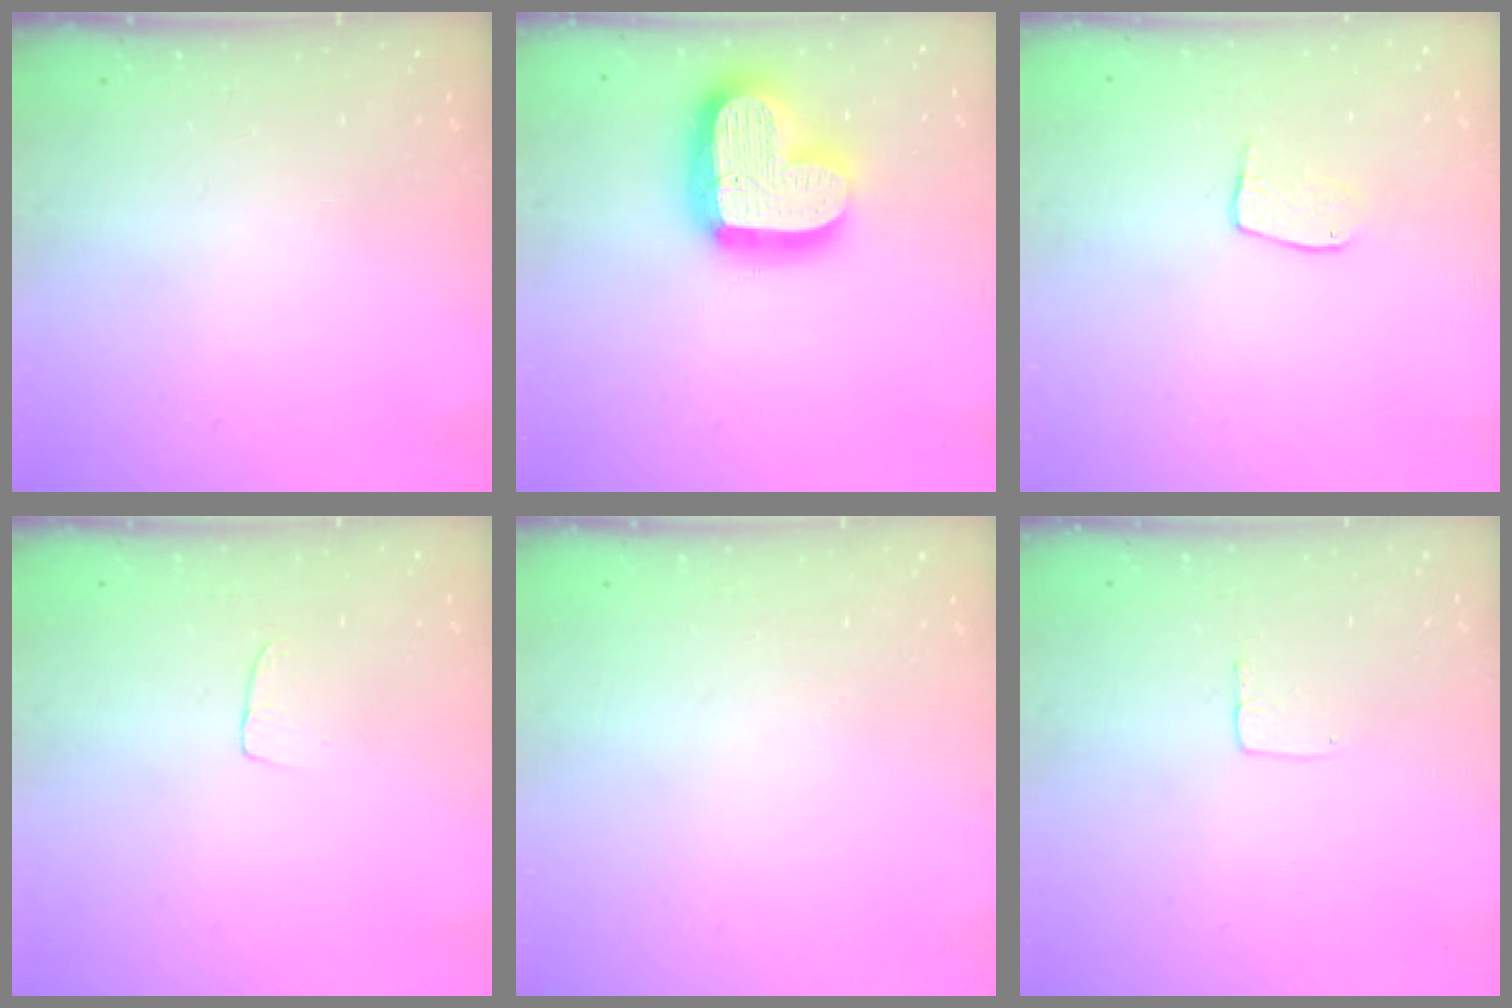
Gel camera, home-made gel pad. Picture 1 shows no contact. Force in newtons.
{"total": 21.5, "press": 21.4, "slide": 1.8}
{"total": 7.4, "press": 7.4, "slide": 0.4}
{"total": 3.7, "press": 3.7, "slide": 0.2}
{"total": 0.0}
{"total": 2.7, "press": 2.7, "slide": 0.1}